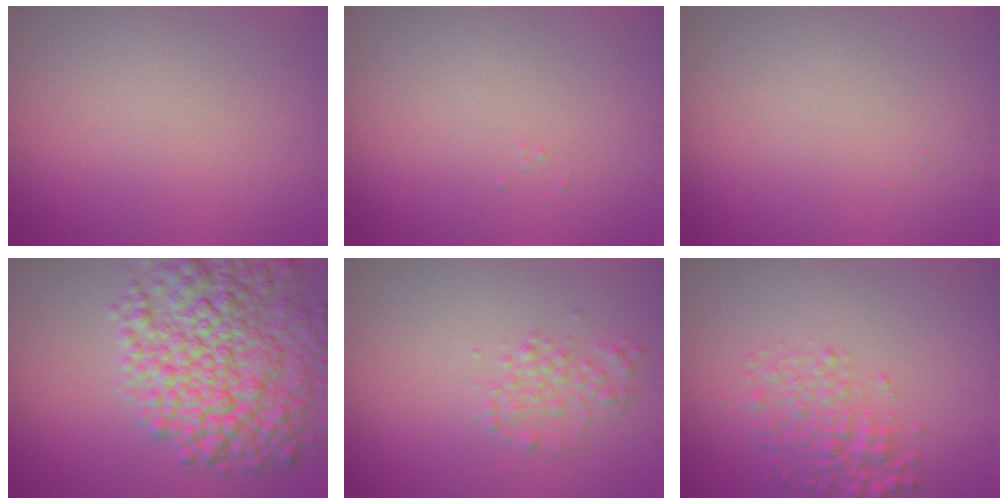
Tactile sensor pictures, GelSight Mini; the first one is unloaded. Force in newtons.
{"total": 0.0}
{"total": 0.0}
{"total": 9.4, "press": 9.3, "slide": 0.3}
{"total": 1.7, "press": 1.7, "slide": 0.0}
{"total": 2.8, "press": 2.8, "slide": 0.1}